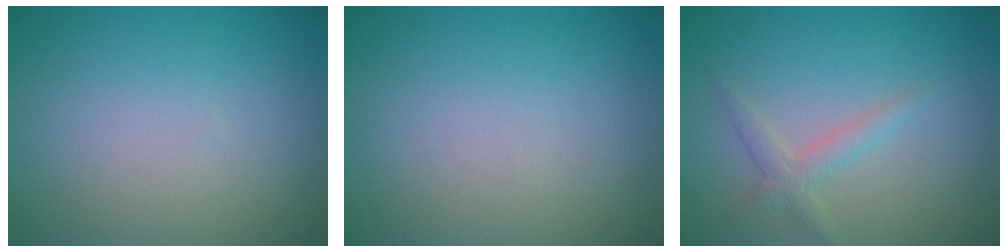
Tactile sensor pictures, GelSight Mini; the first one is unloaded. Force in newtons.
{"total": 0.0}
{"total": 1.8, "press": 1.8, "slide": 0.1}